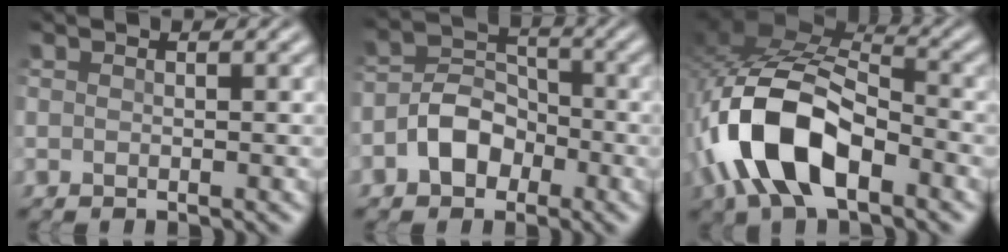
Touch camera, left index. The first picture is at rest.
{"total": 4.1, "force": [-1.9, 2.8, 2.3], "torque": [-0.038, 0.008, -0.038]}
{"total": 11.0, "force": [-4.3, 5.6, 8.4], "torque": [-0.177, 0.012, -0.084]}